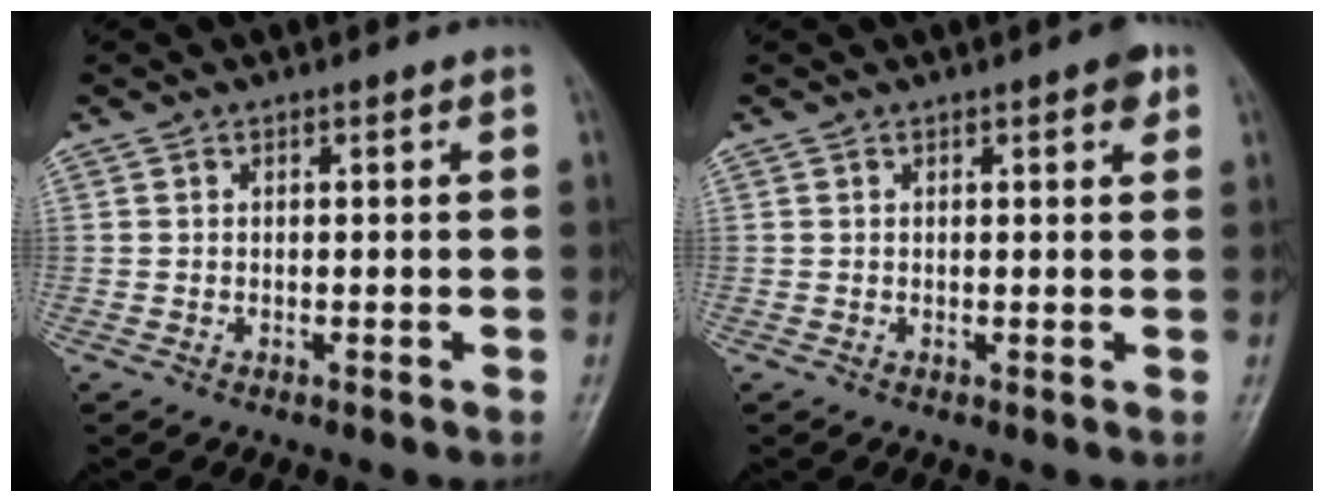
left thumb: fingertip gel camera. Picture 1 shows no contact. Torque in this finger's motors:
{"motor_torque": [0.43, 0.11, 0.36, -0.15, 0.00]}